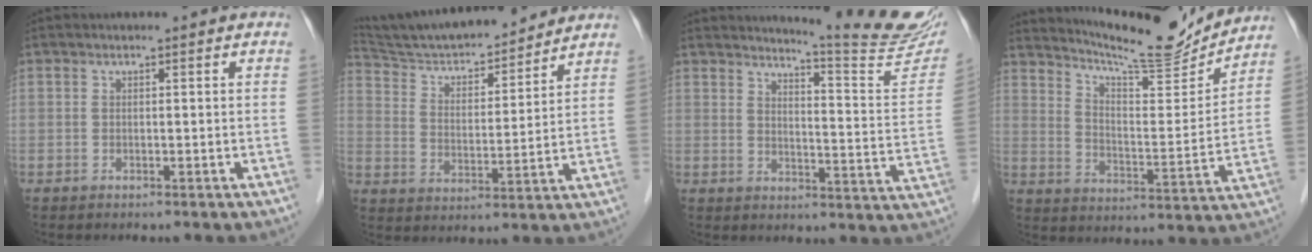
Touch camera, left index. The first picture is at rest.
{"total": 17.2, "force": [15.9, 2.5, 5.8], "torque": [-0.101, 0.010, 0.261]}
{"total": 15.4, "force": [14.7, -1.1, 4.2], "torque": [-0.059, -0.101, 0.169]}
{"total": 15.5, "force": [14.9, 0.5, 4.2], "torque": [-0.078, -0.033, 0.220]}